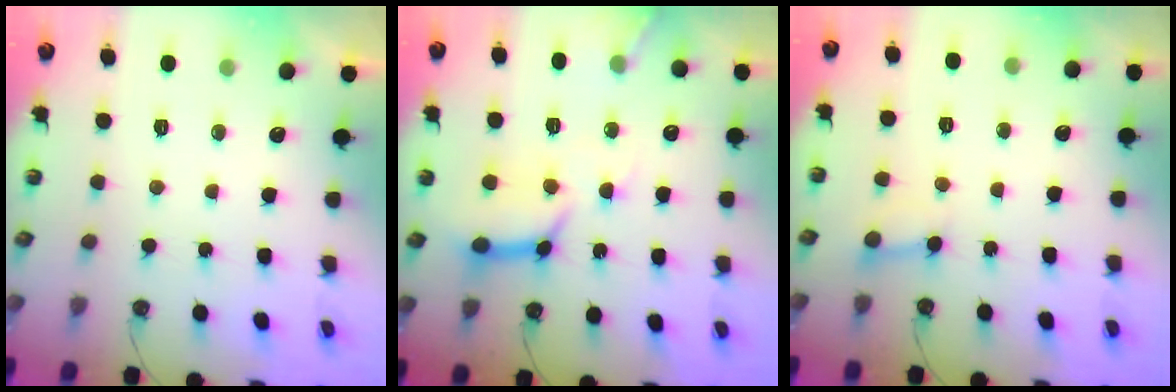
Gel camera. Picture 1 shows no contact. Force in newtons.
{"total": 12.4, "press": 12.4, "slide": 0.8}
{"total": 2.6, "press": 2.6, "slide": 0.2}